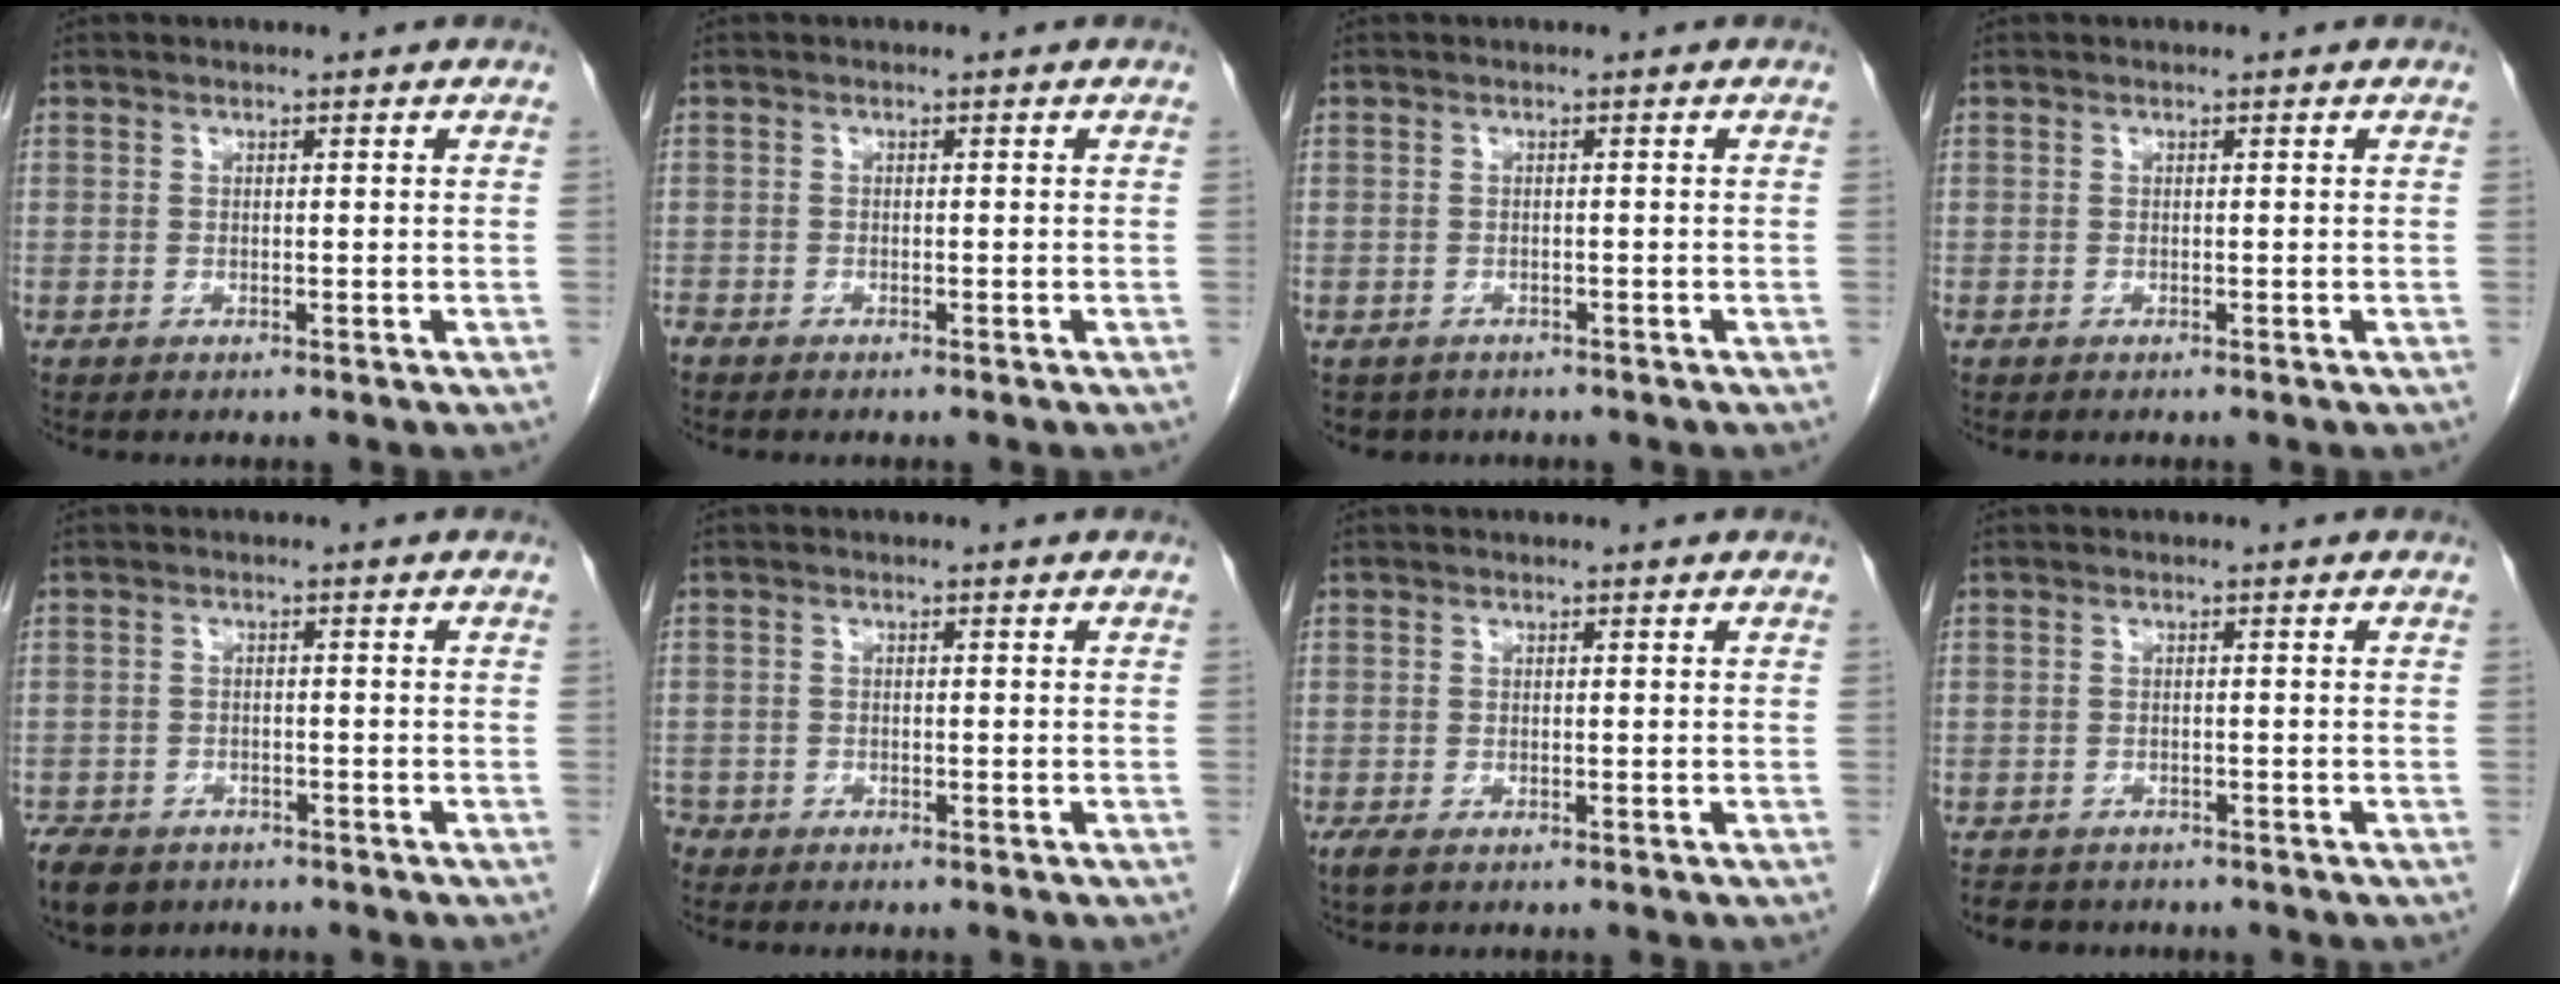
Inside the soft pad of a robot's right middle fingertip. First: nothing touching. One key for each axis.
{"total": 1.1, "fx": -1.0, "fy": 0.4, "fz": 0.3, "tx": -0.011, "ty": -0.002, "tz": -0.018}
{"total": 2.9, "fx": -2.2, "fy": 1.8, "fz": 0.2, "tx": -0.007, "ty": 0.001, "tz": -0.031}
{"total": 0.0}
{"total": 7.7, "fx": -5.6, "fy": 4.6, "fz": 2.7, "tx": -0.058, "ty": -0.004, "tz": -0.085}
{"total": 2.6, "fx": -2.2, "fy": 1.5, "fz": 0.3, "tx": -0.010, "ty": 0.002, "tz": -0.041}
{"total": 1.8, "fx": -1.1, "fy": 0.8, "fz": 1.2, "tx": -0.031, "ty": -0.006, "tz": -0.016}
{"total": 5.1, "fx": -4.4, "fy": 2.4, "fz": 1.1, "tx": -0.018, "ty": 0.000, "tz": -0.056}